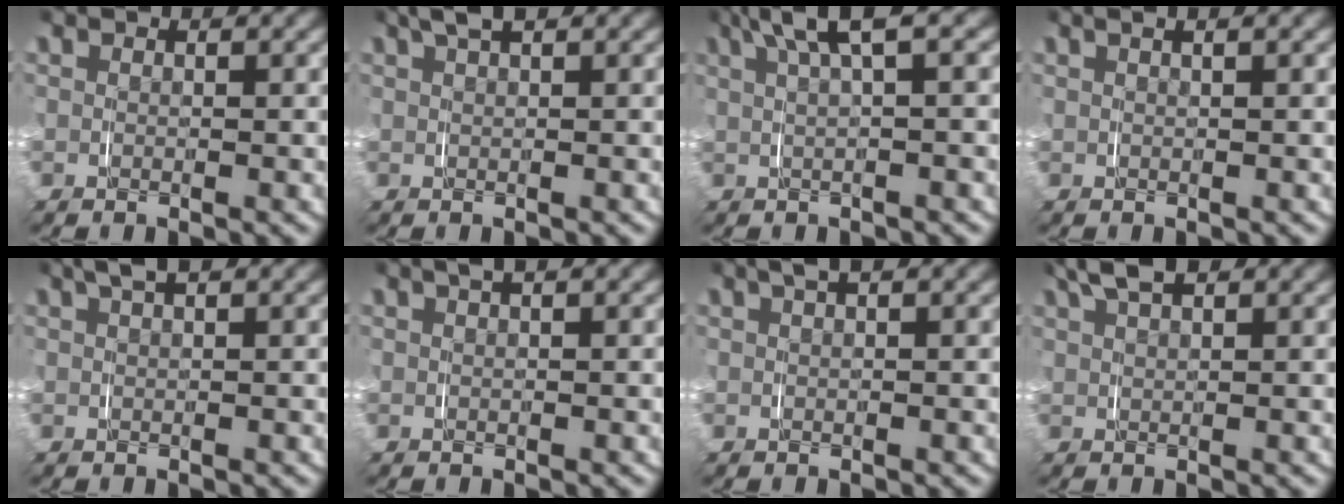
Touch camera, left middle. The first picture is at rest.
{"total": 2.4, "force": [1.9, 0.4, 1.4], "torque": [-0.031, 0.011, 0.032]}
{"total": 5.1, "force": [3.1, 1.0, 4.0], "torque": [-0.063, 0.025, 0.042]}
{"total": 2.5, "force": [1.5, 0.7, 1.8], "torque": [-0.015, 0.019, 0.019]}
{"total": 2.1, "force": [1.6, 0.4, 1.4], "torque": [-0.030, 0.011, 0.026]}
{"total": 1.4, "force": [0.9, 0.2, 1.1], "torque": [-0.015, 0.013, 0.013]}
{"total": 1.7, "force": [1.2, 0.3, 1.3], "torque": [-0.022, 0.013, 0.017]}
{"total": 3.0, "force": [2.5, 0.6, 1.6], "torque": [-0.038, 0.008, 0.045]}